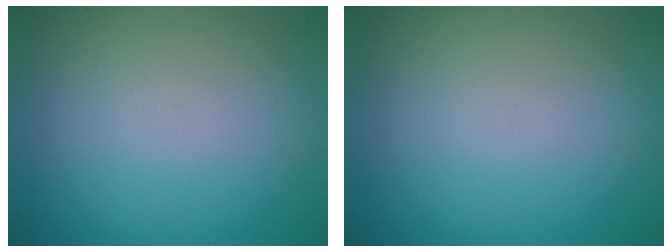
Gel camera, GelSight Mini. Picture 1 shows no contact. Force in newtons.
{"total": 0.0}